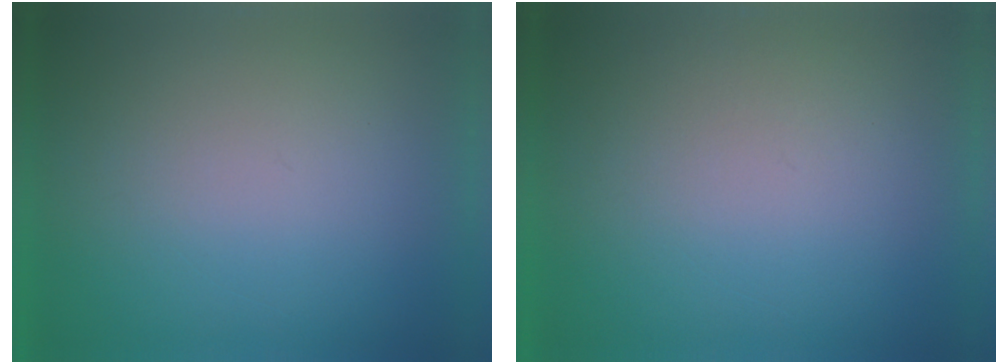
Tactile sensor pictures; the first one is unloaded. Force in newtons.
{"total": 1.2}